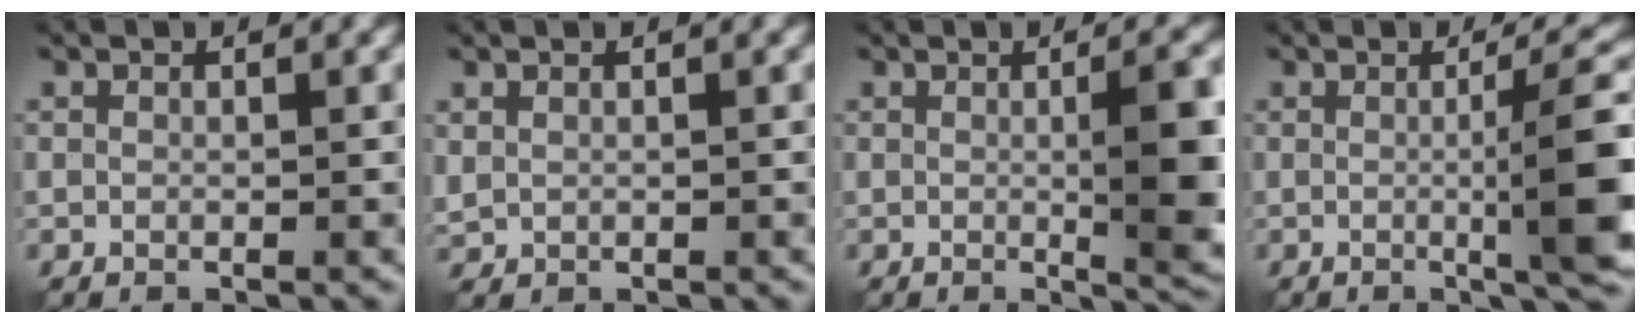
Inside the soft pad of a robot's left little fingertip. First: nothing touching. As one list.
[{"total": 0.6, "force": [0.5, 0.3, 0.2], "torque": [-0.009, 0.000, 0.012]}, {"total": 7.6, "force": [0.0, 1.9, 7.3], "torque": [-0.090, 0.003, 0.000]}, {"total": 7.2, "force": [-0.4, 1.2, 7.1], "torque": [-0.092, 0.007, -0.008]}]